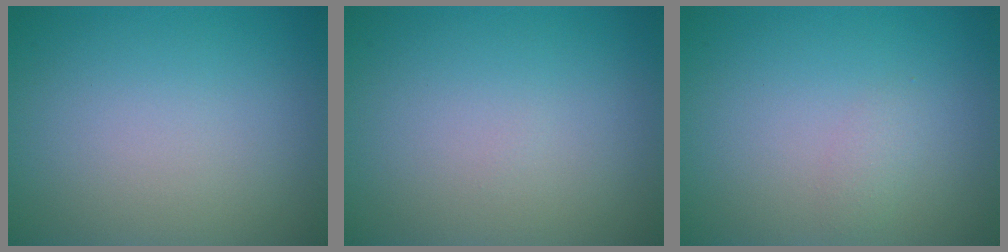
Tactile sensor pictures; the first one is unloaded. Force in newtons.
{"total": 0.0}
{"total": 0.8, "press": 0.8, "slide": 0.0}